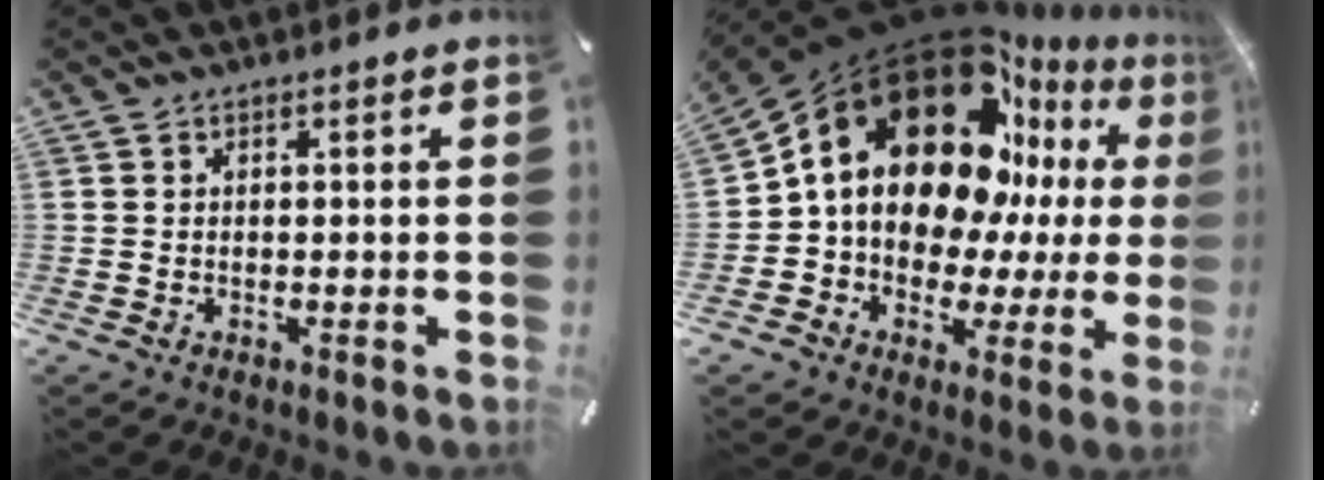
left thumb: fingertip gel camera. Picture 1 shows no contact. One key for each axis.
{"total": 22.5, "fx": 9.5, "fy": 15.3, "fz": 13.6, "tx": -0.242, "ty": -0.078, "tz": 0.174}